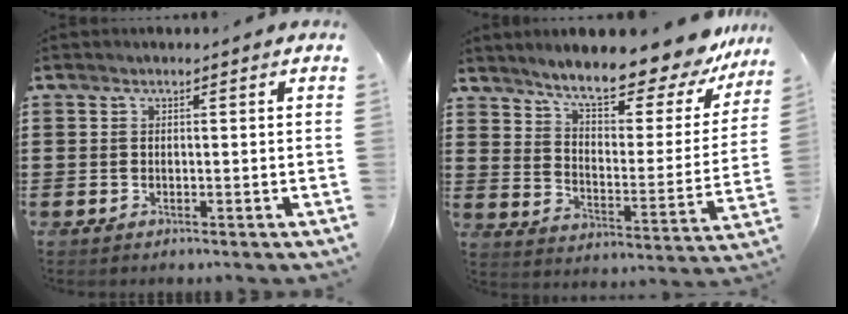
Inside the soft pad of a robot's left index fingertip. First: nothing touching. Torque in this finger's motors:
{"motor_torque": [2.14, 0.00, 1.05, 0.21]}